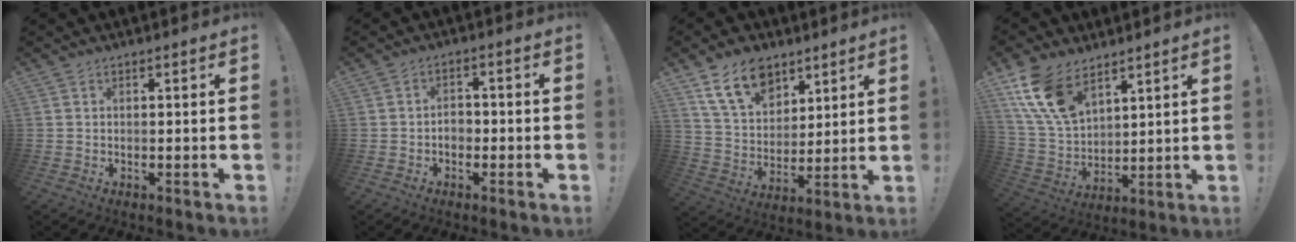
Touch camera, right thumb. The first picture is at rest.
{"total": 3.6, "force": [-1.3, 2.7, 2.1], "torque": [-0.029, 0.003, -0.025]}
{"total": 14.7, "force": [9.1, 9.4, 6.7], "torque": [-0.110, -0.049, 0.174]}
{"total": 15.0, "force": [9.2, 8.3, 8.5], "torque": [-0.189, -0.042, 0.179]}